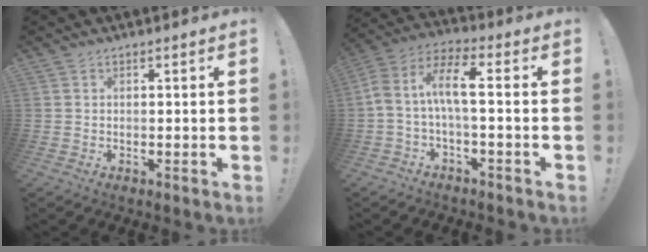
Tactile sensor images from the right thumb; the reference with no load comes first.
{"total": 10.4, "force": [0.4, 3.3, 9.8], "torque": [-0.201, 0.003, 0.001]}